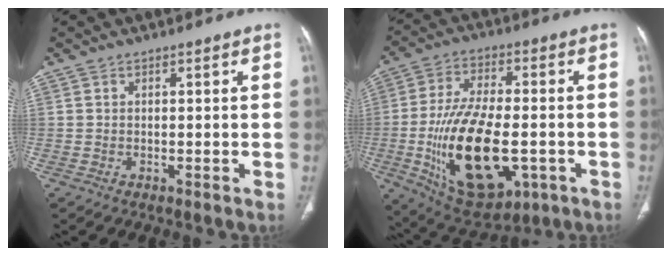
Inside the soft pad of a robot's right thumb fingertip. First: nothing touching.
{"total": 22.1, "force": [-4.9, 11.0, 18.6], "torque": [-0.329, 0.003, -0.059]}